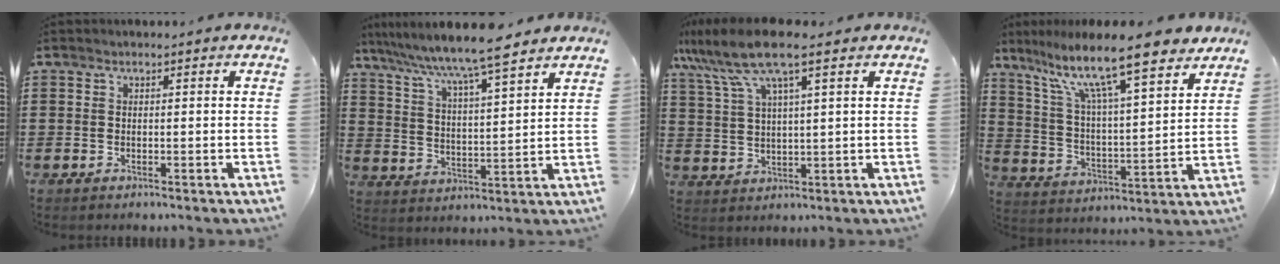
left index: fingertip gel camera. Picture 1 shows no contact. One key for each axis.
{"total": 7.2, "fx": 6.3, "fy": 0.2, "fz": 3.4, "tx": -0.092, "ty": -0.037, "tz": 0.103}
{"total": 9.0, "fx": 5.8, "fy": 1.5, "fz": 6.7, "tx": -0.154, "ty": -0.009, "tz": 0.101}
{"total": 12.7, "fx": 9.7, "fy": 1.8, "fz": 8.0, "tx": -0.178, "ty": -0.053, "tz": 0.162}